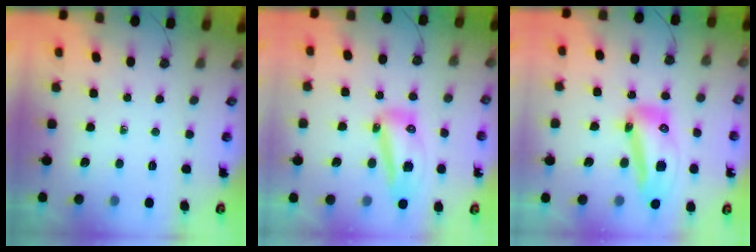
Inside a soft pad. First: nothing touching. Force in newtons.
{"total": 15.0, "press": 13.6, "slide": 6.3}
{"total": 13.9, "press": 13.8, "slide": 1.5}